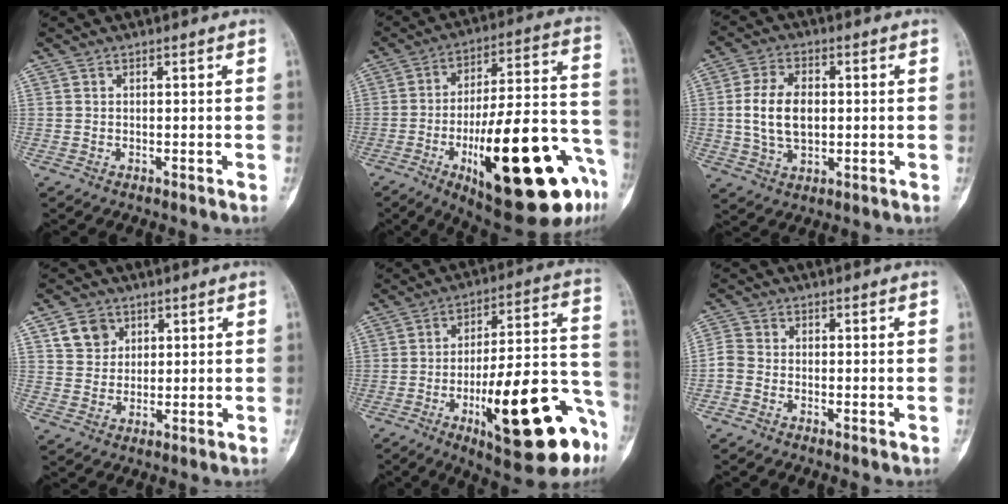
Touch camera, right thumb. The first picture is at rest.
{"total": 30.6, "force": [-12.1, 9.2, 26.5], "torque": [-0.339, 0.047, -0.167]}
{"total": 9.8, "force": [0.3, 6.2, 7.6], "torque": [-0.138, 0.005, 0.009]}
{"total": 6.7, "force": [3.4, 5.4, 2.1], "torque": [-0.013, -0.015, 0.065]}
{"total": 25.9, "force": [-10.7, 7.5, 22.4], "torque": [-0.272, 0.052, -0.147]}
{"total": 2.8, "force": [-1.3, 2.1, 1.4], "torque": [-0.029, 0.008, -0.038]}